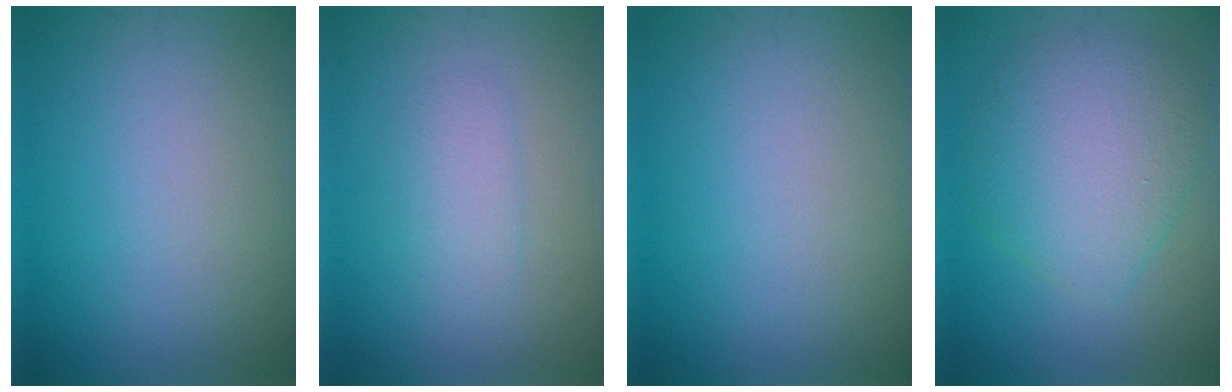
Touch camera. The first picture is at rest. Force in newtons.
{"total": 2.0, "press": 2.0, "slide": 0.1}
{"total": 0.0}
{"total": 6.0, "press": 6.0, "slide": 0.2}